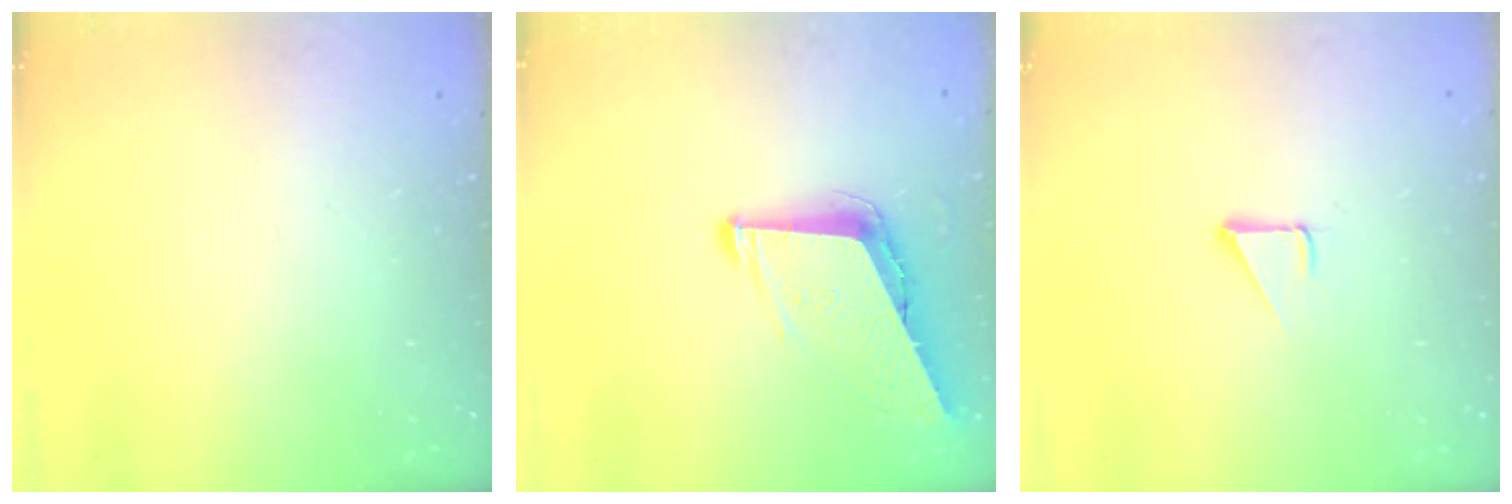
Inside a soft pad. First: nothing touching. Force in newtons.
{"total": 9.0, "press": 8.6, "slide": 2.6}
{"total": 1.9, "press": 1.9, "slide": 0.1}